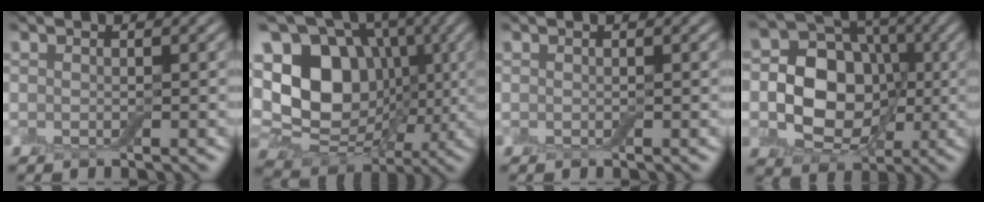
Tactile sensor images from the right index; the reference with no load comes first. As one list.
[{"total": 14.8, "force": [1.6, 11.8, 8.8], "torque": [-0.167, 0.017, 0.024]}, {"total": 0.0}, {"total": 9.5, "force": [-0.3, 7.6, 5.6], "torque": [-0.068, 0.007, -0.022]}]